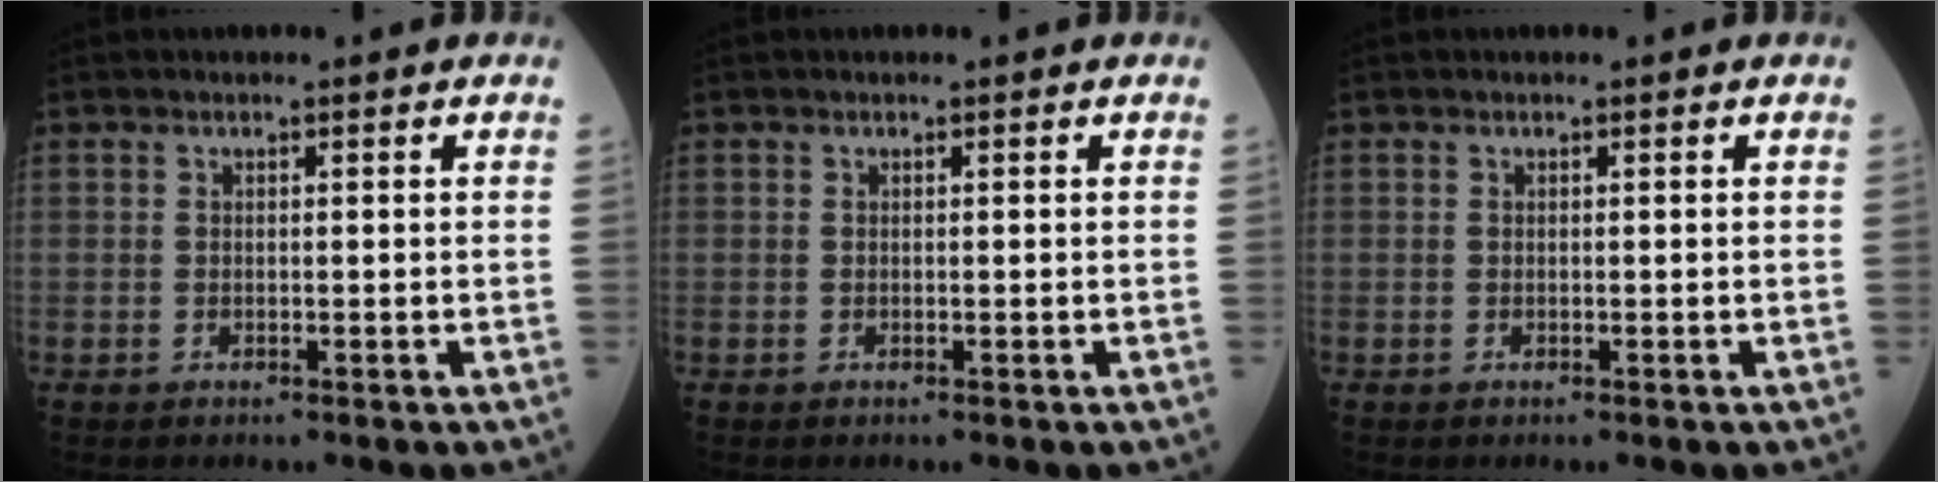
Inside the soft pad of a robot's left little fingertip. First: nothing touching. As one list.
[{"total": 0.0}, {"total": 0.0}]